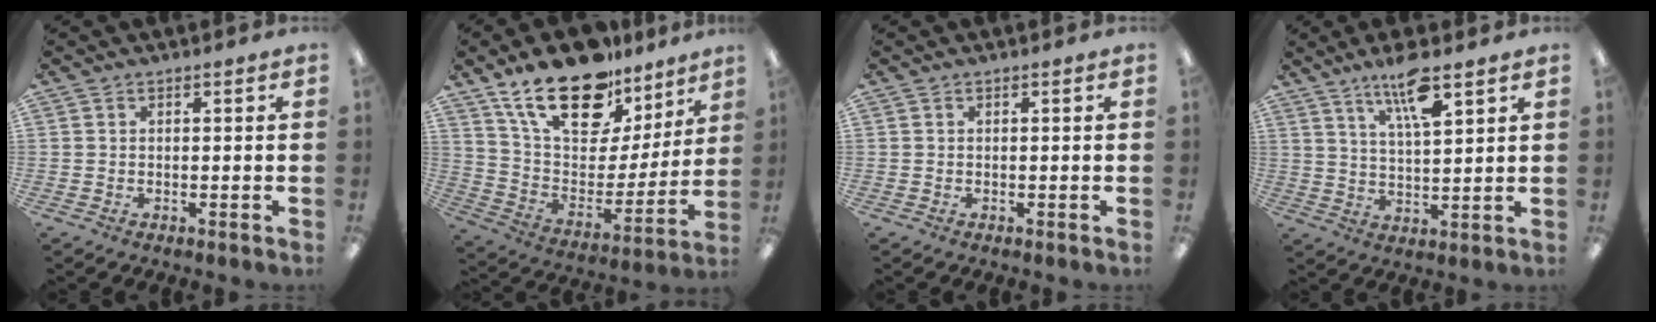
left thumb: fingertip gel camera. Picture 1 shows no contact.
{"total": 23.6, "force": [16.8, 11.1, 12.2], "torque": [-0.211, -0.103, 0.300]}
{"total": 0.0}
{"total": 9.5, "force": [6.8, 2.2, 6.2], "torque": [-0.113, -0.030, 0.116]}